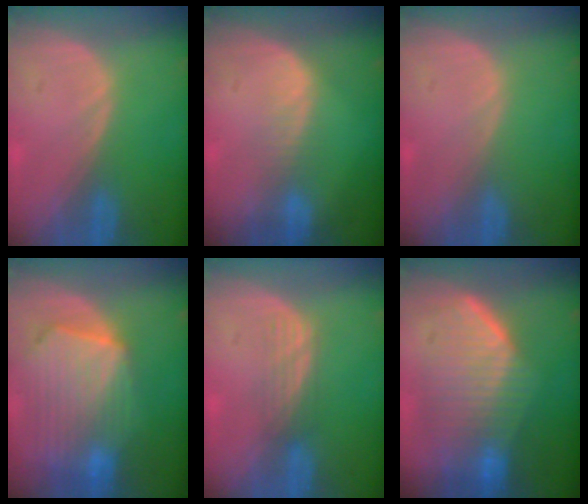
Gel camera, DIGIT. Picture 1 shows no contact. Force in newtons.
{"total": 2.4, "press": 2.4, "slide": 0.2}
{"total": 0.0}
{"total": 10.7, "press": 9.3, "slide": 5.2}
{"total": 3.1, "press": 2.6, "slide": 1.6}
{"total": 9.3, "press": 9.0, "slide": 2.5}